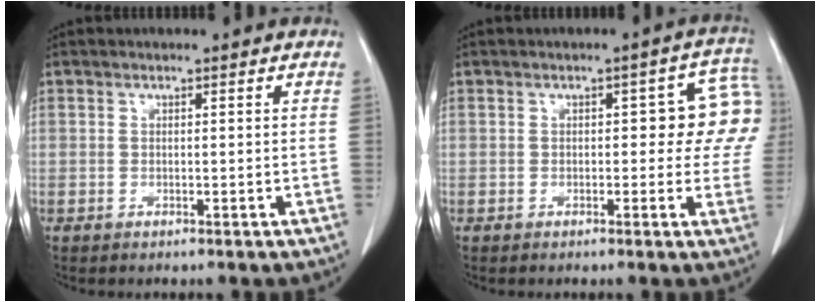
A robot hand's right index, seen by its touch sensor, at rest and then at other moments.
{"total": 8.5, "force": [1.1, 4.0, 7.4], "torque": [-0.065, 0.031, 0.010]}